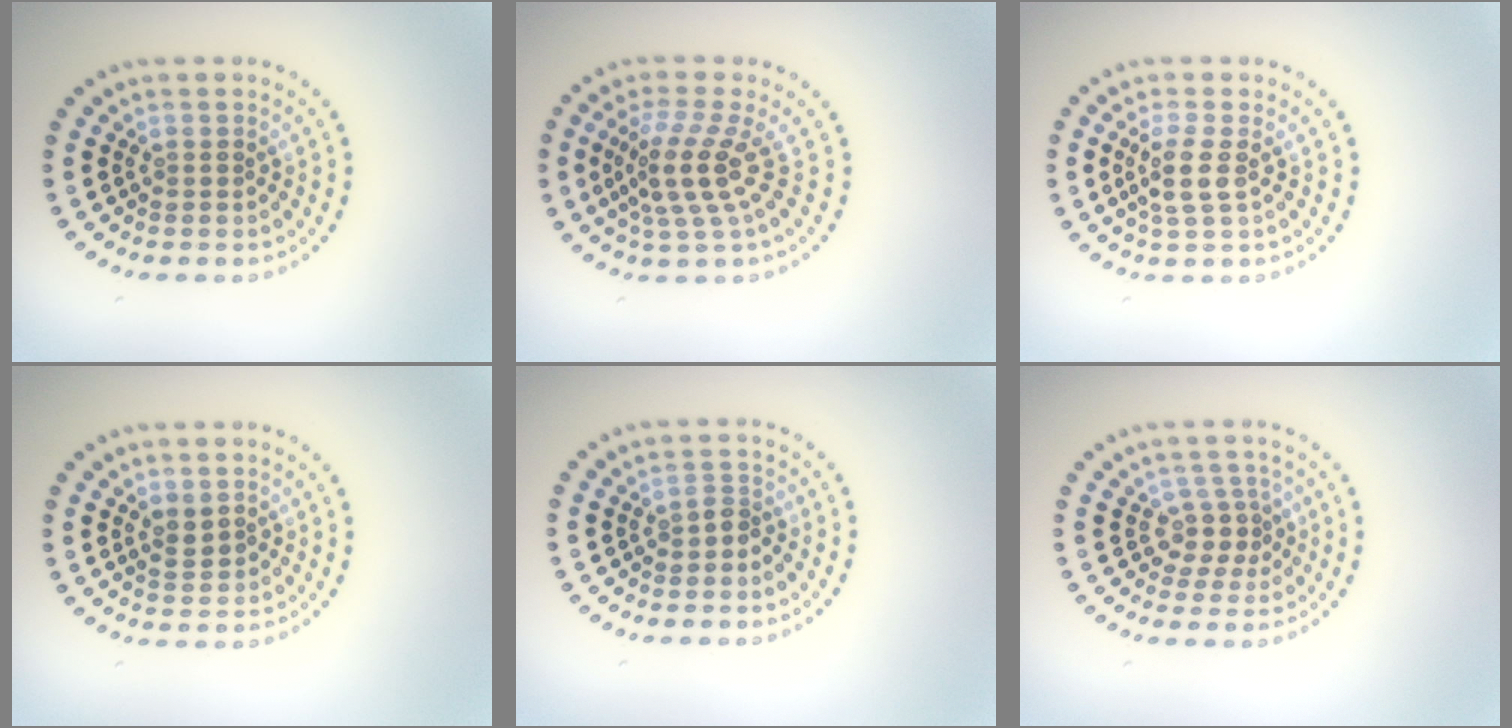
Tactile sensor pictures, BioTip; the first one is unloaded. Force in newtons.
{"total": 4.0, "press": 2.8, "slide": 2.8}
{"total": 2.4, "press": 2.0, "slide": 1.3}
{"total": 1.7, "press": 1.6, "slide": 0.5}
{"total": 1.2, "press": 0.9, "slide": 0.8}
{"total": 2.3, "press": 1.7, "slide": 1.6}